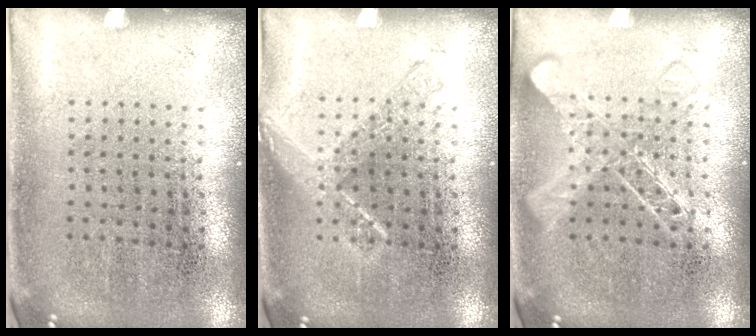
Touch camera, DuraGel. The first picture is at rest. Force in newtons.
{"total": 2.1, "press": 2.0, "slide": 0.2}
{"total": 2.3, "press": 2.3, "slide": 0.4}